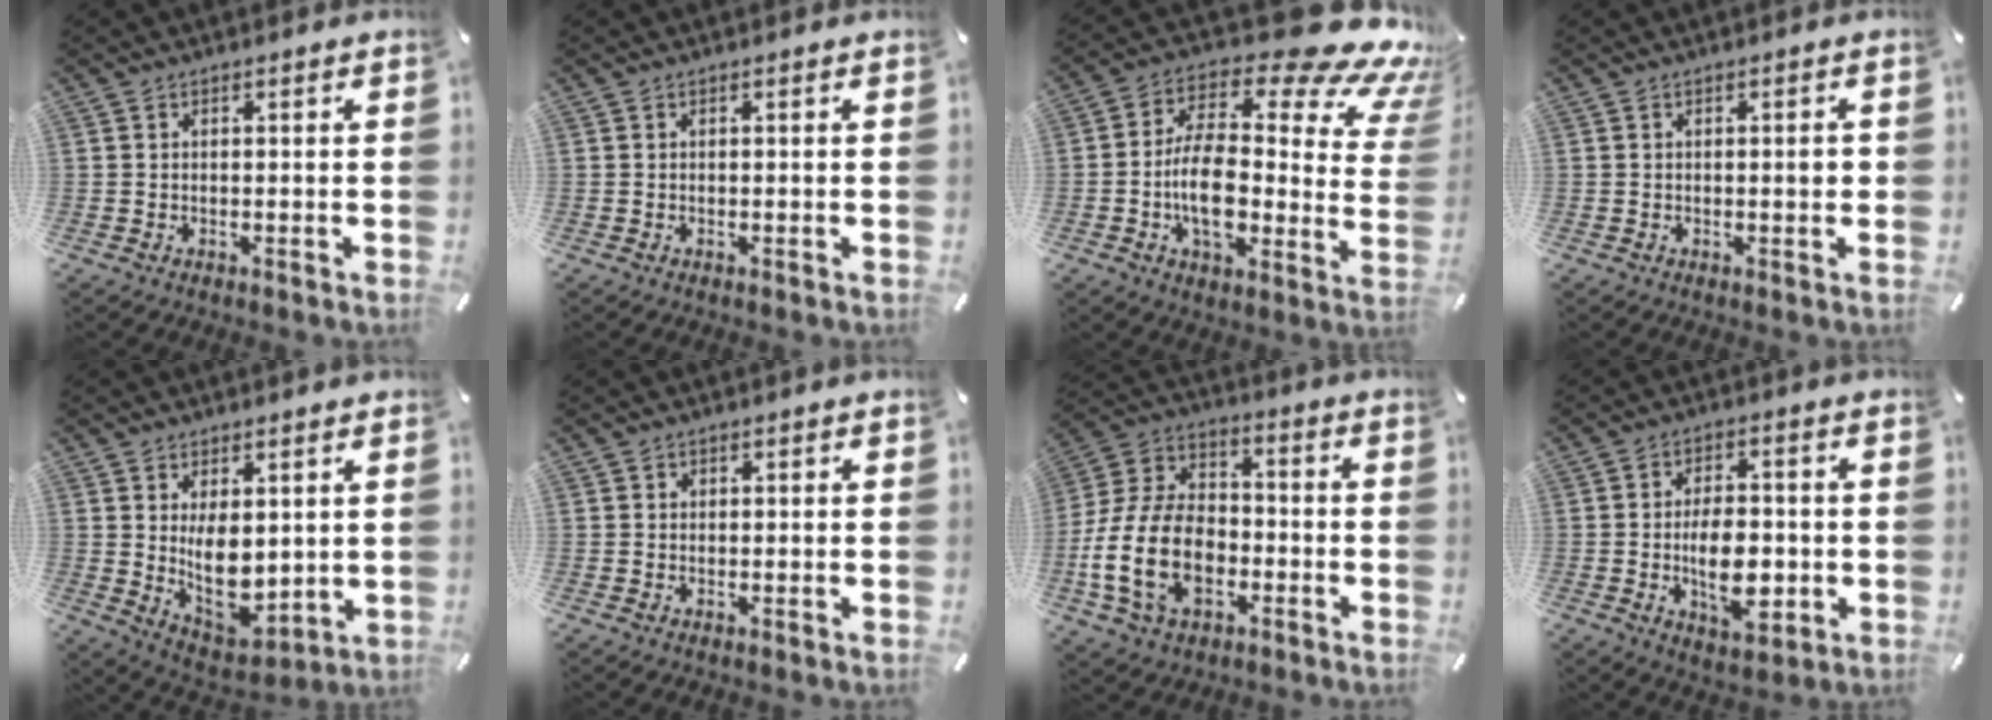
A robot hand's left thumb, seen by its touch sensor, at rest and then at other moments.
{"total": 0.0}
{"total": 20.5, "force": [4.9, 10.9, 16.7], "torque": [-0.275, -0.060, 0.078]}
{"total": 1.9, "force": [0.0, 0.5, 1.8], "torque": [-0.024, -0.001, -0.003]}
{"total": 10.7, "force": [1.6, 7.4, 7.6], "torque": [-0.102, -0.023, 0.033]}
{"total": 0.7, "force": [0.2, 0.6, 0.1], "torque": [-0.001, 0.004, 0.003]}
{"total": 18.4, "force": [-5.4, 12.4, 12.4], "torque": [-0.275, 0.027, -0.095]}
{"total": 11.4, "force": [-2.2, 6.6, 9.0], "torque": [-0.147, -0.007, -0.040]}